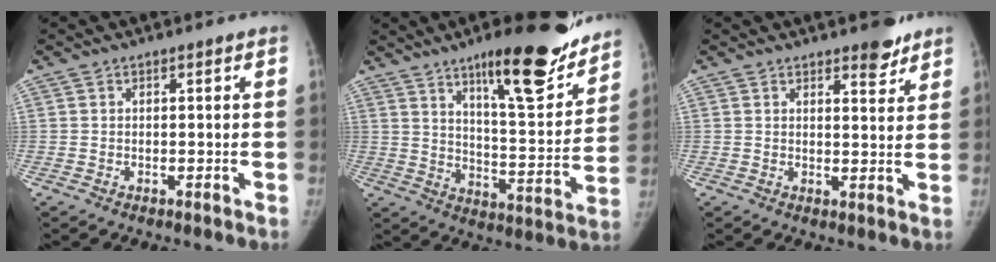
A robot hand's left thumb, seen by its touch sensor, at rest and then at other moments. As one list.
[{"total": 21.6, "force": [14.7, 5.6, 14.9], "torque": [-0.174, -0.082, 0.223]}, {"total": 4.7, "force": [3.6, 1.6, 2.6], "torque": [-0.018, -0.025, 0.048]}]